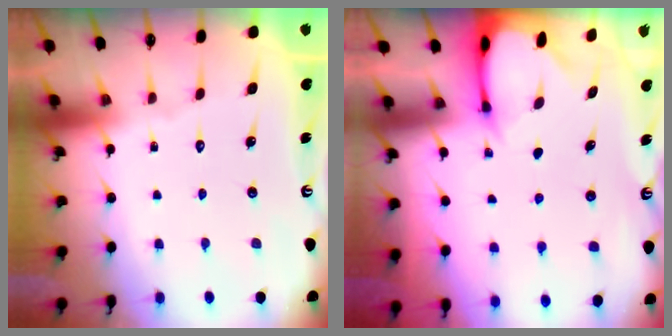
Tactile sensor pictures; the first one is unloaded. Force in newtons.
{"total": 2.7, "press": 2.6, "slide": 0.4}